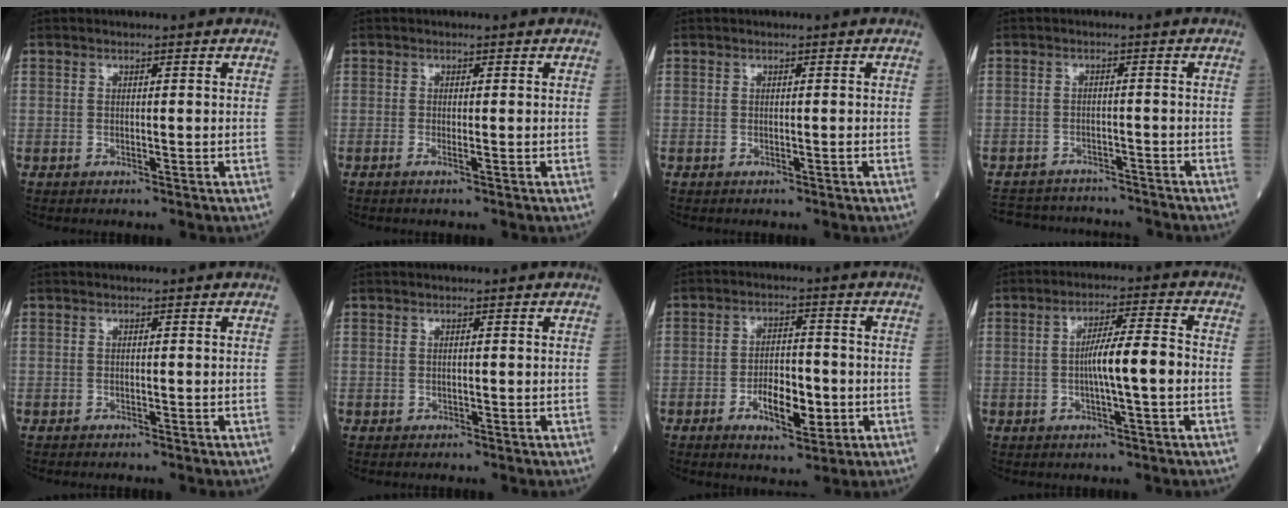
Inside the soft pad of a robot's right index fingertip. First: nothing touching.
{"total": 1.0, "force": [-0.4, -0.1, 0.9], "torque": [-0.020, -0.002, -0.008]}
{"total": 0.0}
{"total": 10.8, "force": [-10.2, 3.1, 1.8], "torque": [-0.032, 0.016, -0.135]}
{"total": 0.0}
{"total": 0.0}
{"total": 7.3, "force": [-2.3, 2.8, 6.3], "torque": [-0.108, -0.001, -0.035]}
{"total": 7.2, "force": [-0.9, 0.2, 7.1], "torque": [-0.119, 0.010, -0.018]}